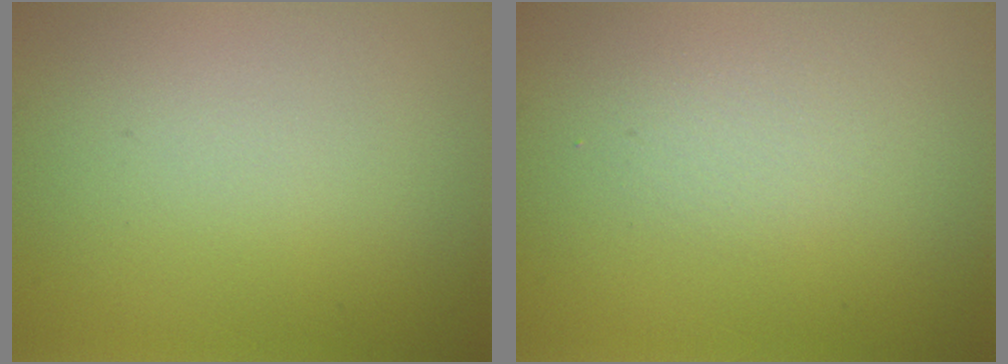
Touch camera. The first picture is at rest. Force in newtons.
{"total": 1.2, "press": 1.2, "slide": 0.0}